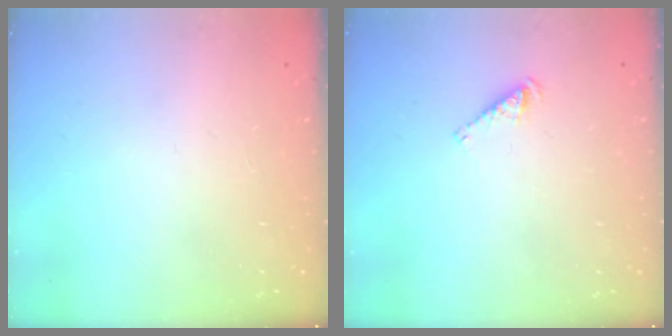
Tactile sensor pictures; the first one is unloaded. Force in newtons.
{"total": 2.8, "press": 2.8, "slide": 0.5}